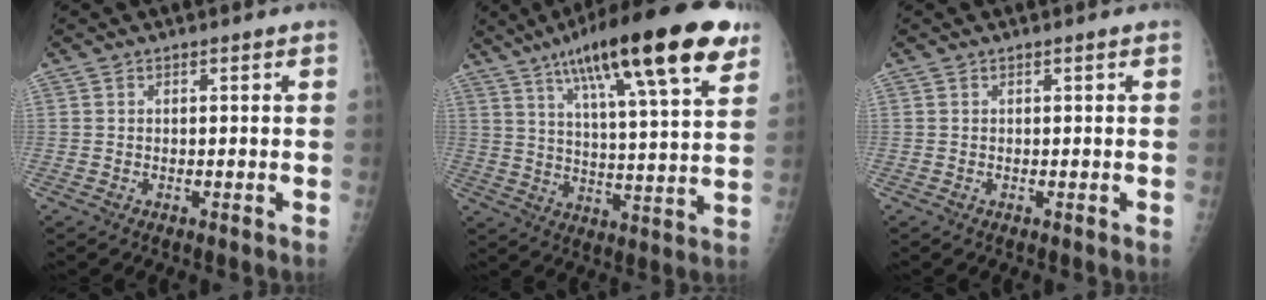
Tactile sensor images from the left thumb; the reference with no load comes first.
{"total": 24.3, "force": [13.8, 4.9, 19.5], "torque": [-0.293, -0.022, 0.212]}
{"total": 0.0}